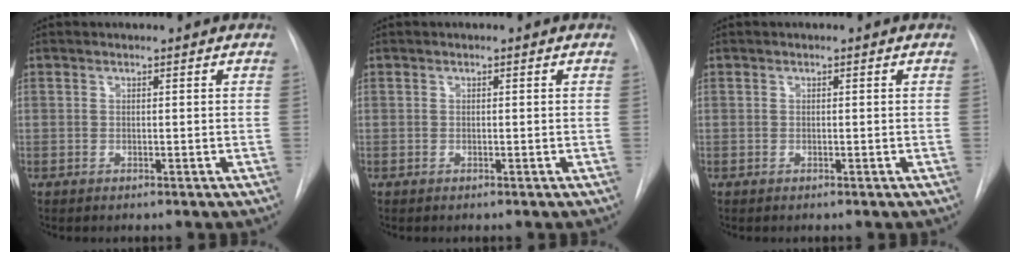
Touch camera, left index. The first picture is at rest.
{"total": 0.0}
{"total": 0.0}